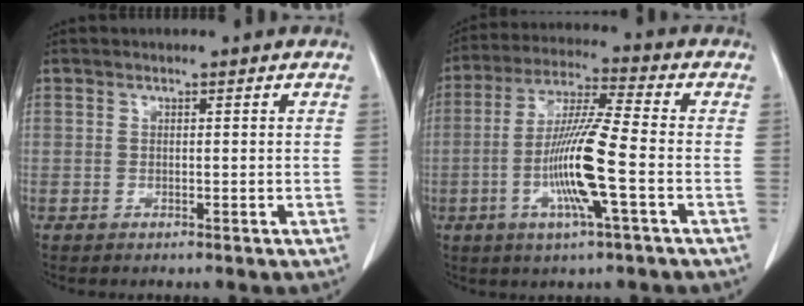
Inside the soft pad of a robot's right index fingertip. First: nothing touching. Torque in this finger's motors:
{"motor_torque": [1.92, -0.22, 0.53, 0.14]}